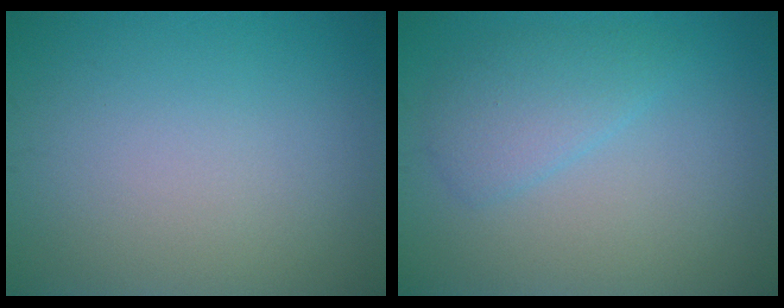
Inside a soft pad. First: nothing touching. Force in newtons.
{"total": 2.7, "press": 2.7, "slide": 0.2}